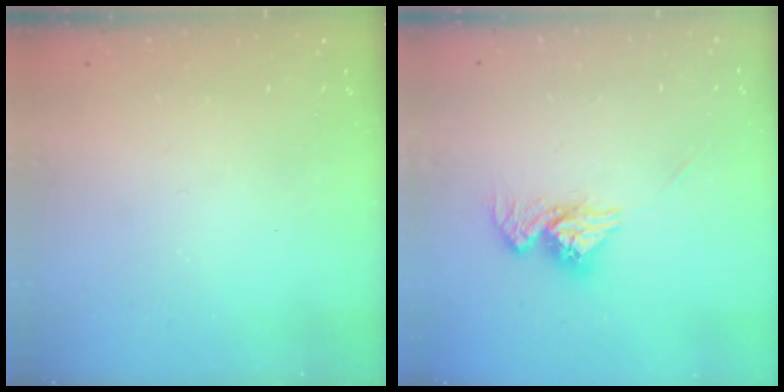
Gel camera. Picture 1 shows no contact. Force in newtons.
{"total": 10.5, "press": 10.5, "slide": 0.5}